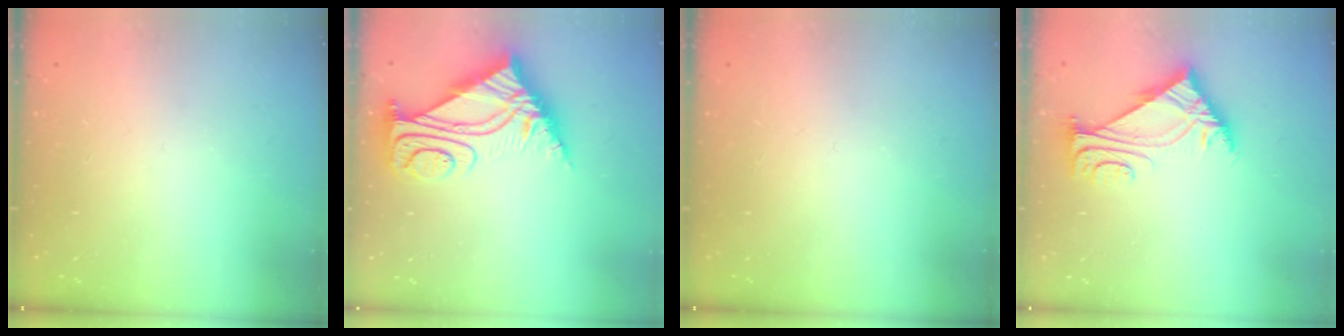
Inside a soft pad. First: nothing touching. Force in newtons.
{"total": 9.9, "press": 9.8, "slide": 1.0}
{"total": 0.0}
{"total": 5.8, "press": 5.8, "slide": 1.0}